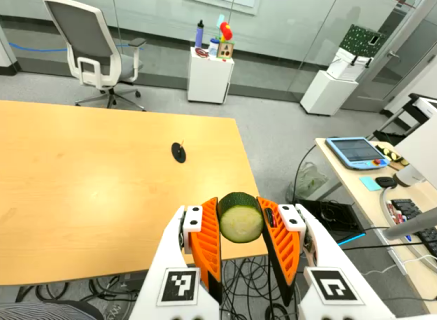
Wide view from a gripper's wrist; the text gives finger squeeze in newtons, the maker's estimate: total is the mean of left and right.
{"total": 13.4, "left": 14.3, "right": 12.6}